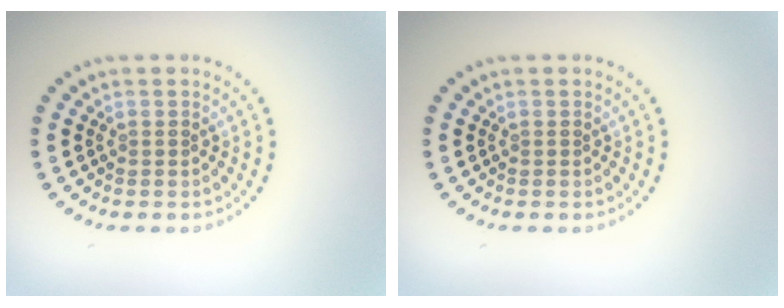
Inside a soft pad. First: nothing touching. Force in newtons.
{"total": 0.0}